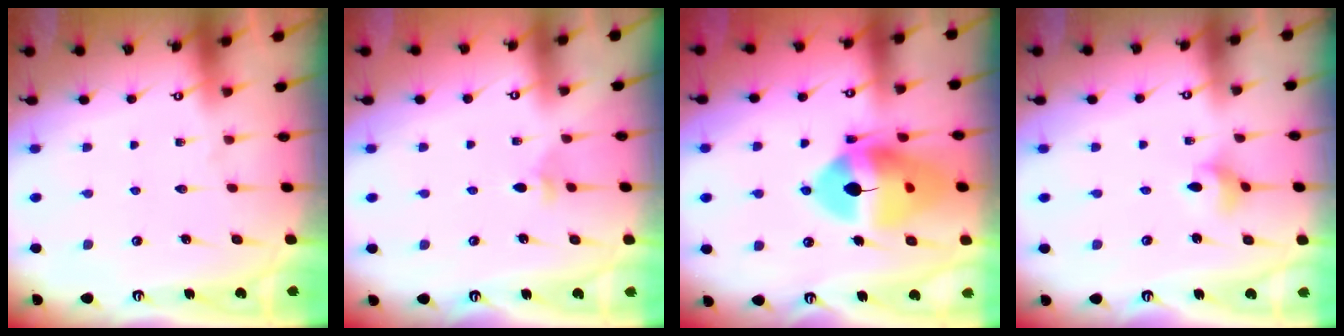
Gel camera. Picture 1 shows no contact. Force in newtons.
{"total": 3.4, "press": 3.3, "slide": 0.9}
{"total": 16.9, "press": 16.7, "slide": 2.0}
{"total": 3.2, "press": 3.2, "slide": 0.1}